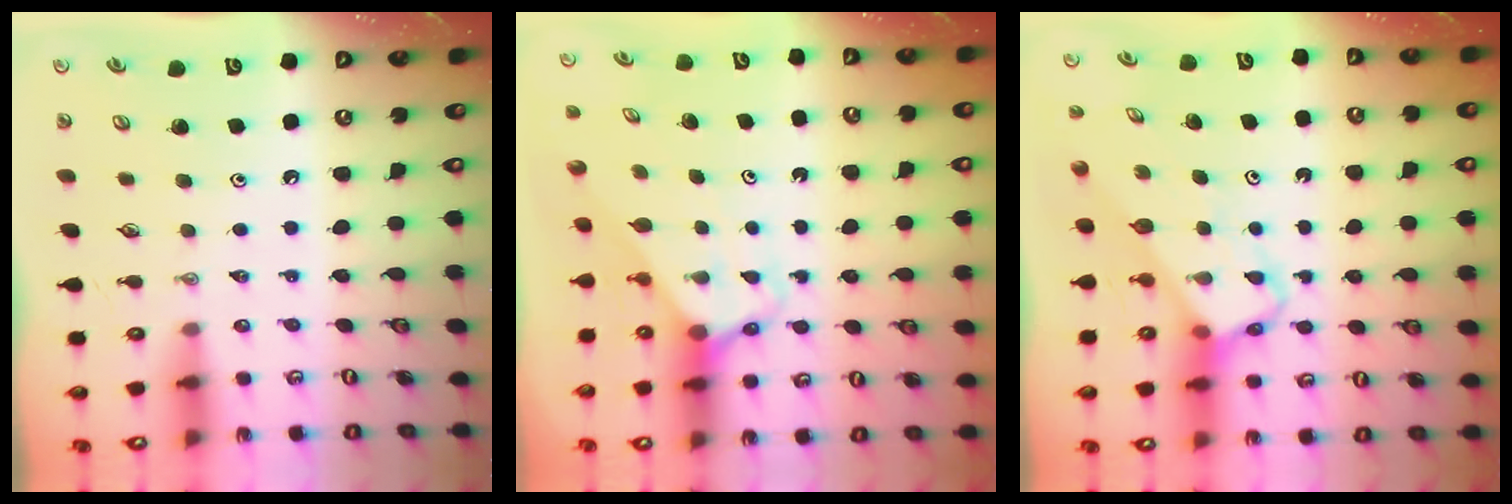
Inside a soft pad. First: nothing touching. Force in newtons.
{"total": 2.9, "press": 2.9, "slide": 0.2}
{"total": 4.0, "press": 4.0, "slide": 0.2}